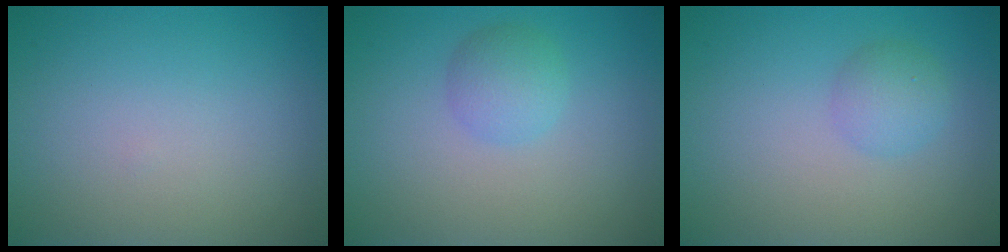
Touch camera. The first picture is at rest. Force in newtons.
{"total": 2.2, "press": 2.2, "slide": 0.0}
{"total": 2.0, "press": 2.0, "slide": 0.1}